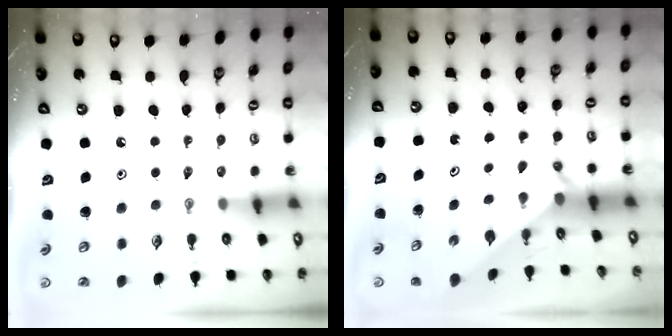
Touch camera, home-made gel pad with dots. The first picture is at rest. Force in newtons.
{"total": 2.0, "press": 2.0, "slide": 0.2}